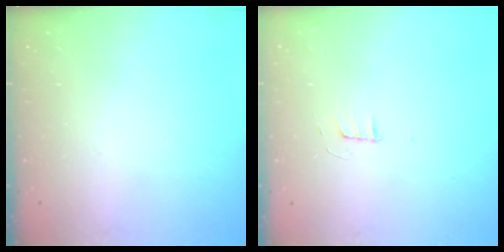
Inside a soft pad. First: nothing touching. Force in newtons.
{"total": 4.0, "press": 4.0, "slide": 0.4}